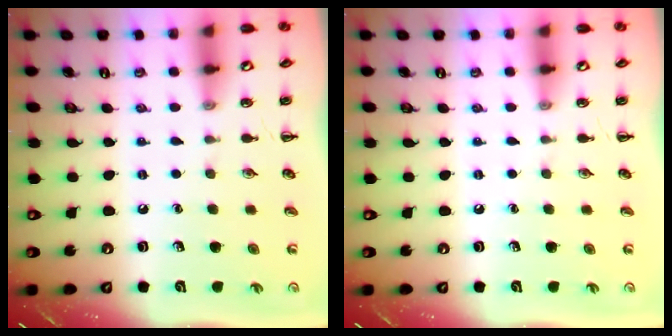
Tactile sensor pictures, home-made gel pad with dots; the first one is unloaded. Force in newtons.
{"total": 0.0}